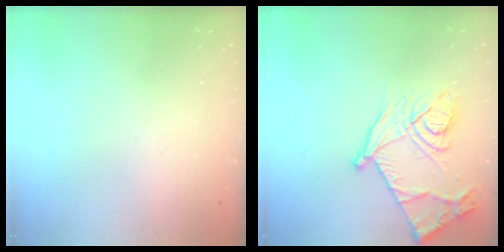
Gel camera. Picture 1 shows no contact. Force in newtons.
{"total": 17.1, "press": 17.1, "slide": 1.2}